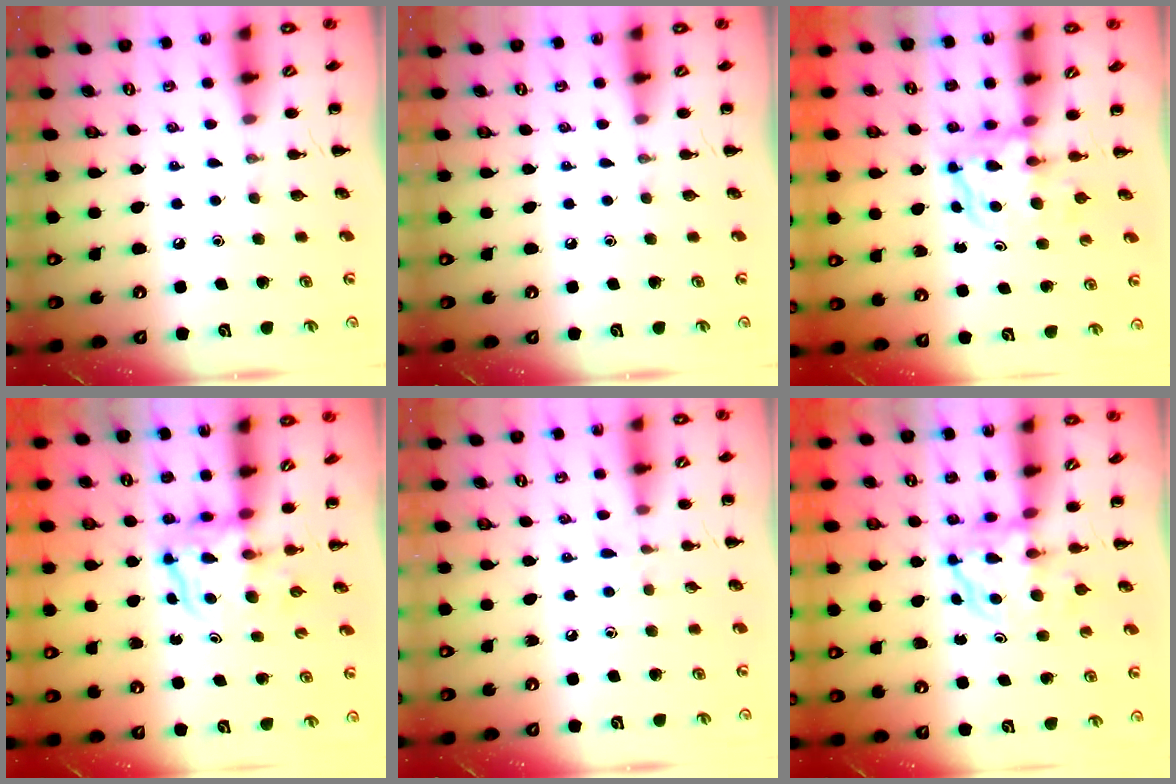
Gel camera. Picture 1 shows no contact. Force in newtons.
{"total": 0.0}
{"total": 4.0, "press": 4.0, "slide": 0.5}
{"total": 4.0, "press": 4.0, "slide": 0.3}
{"total": 5.4, "press": 4.9, "slide": 2.1}
{"total": 3.9, "press": 3.9, "slide": 0.4}